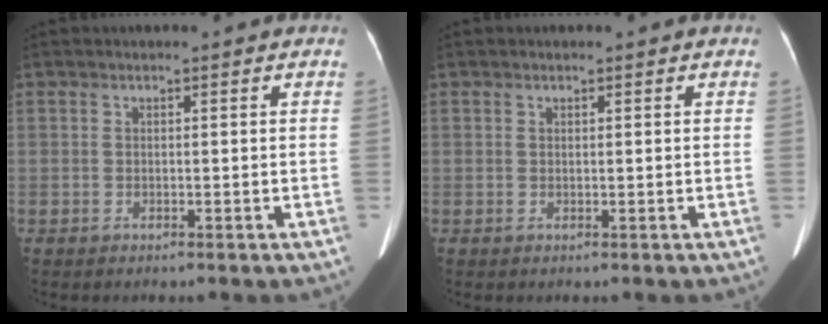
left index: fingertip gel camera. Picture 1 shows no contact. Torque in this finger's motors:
{"motor_torque": [0.08, 0.01, 0.02, -0.01]}